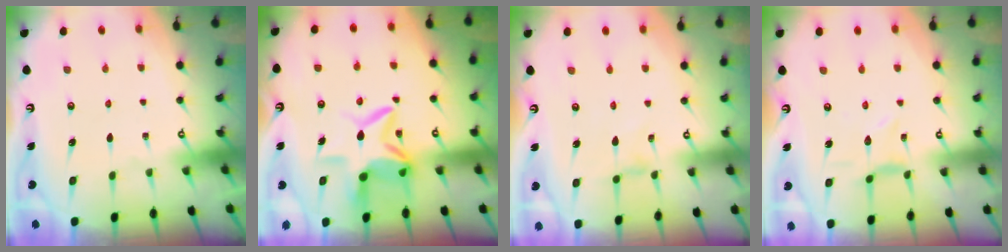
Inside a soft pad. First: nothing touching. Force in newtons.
{"total": 10.0, "press": 10.0, "slide": 1.3}
{"total": 0.0}
{"total": 0.9, "press": 0.8, "slide": 0.1}